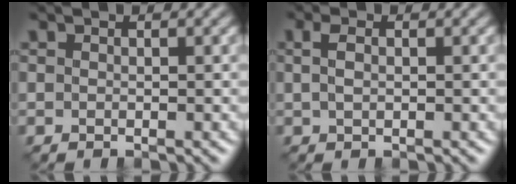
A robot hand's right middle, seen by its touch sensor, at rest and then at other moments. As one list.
[{"total": 1.8, "force": [0.4, 0.9, 1.5], "torque": [-0.040, 0.005, 0.007]}]